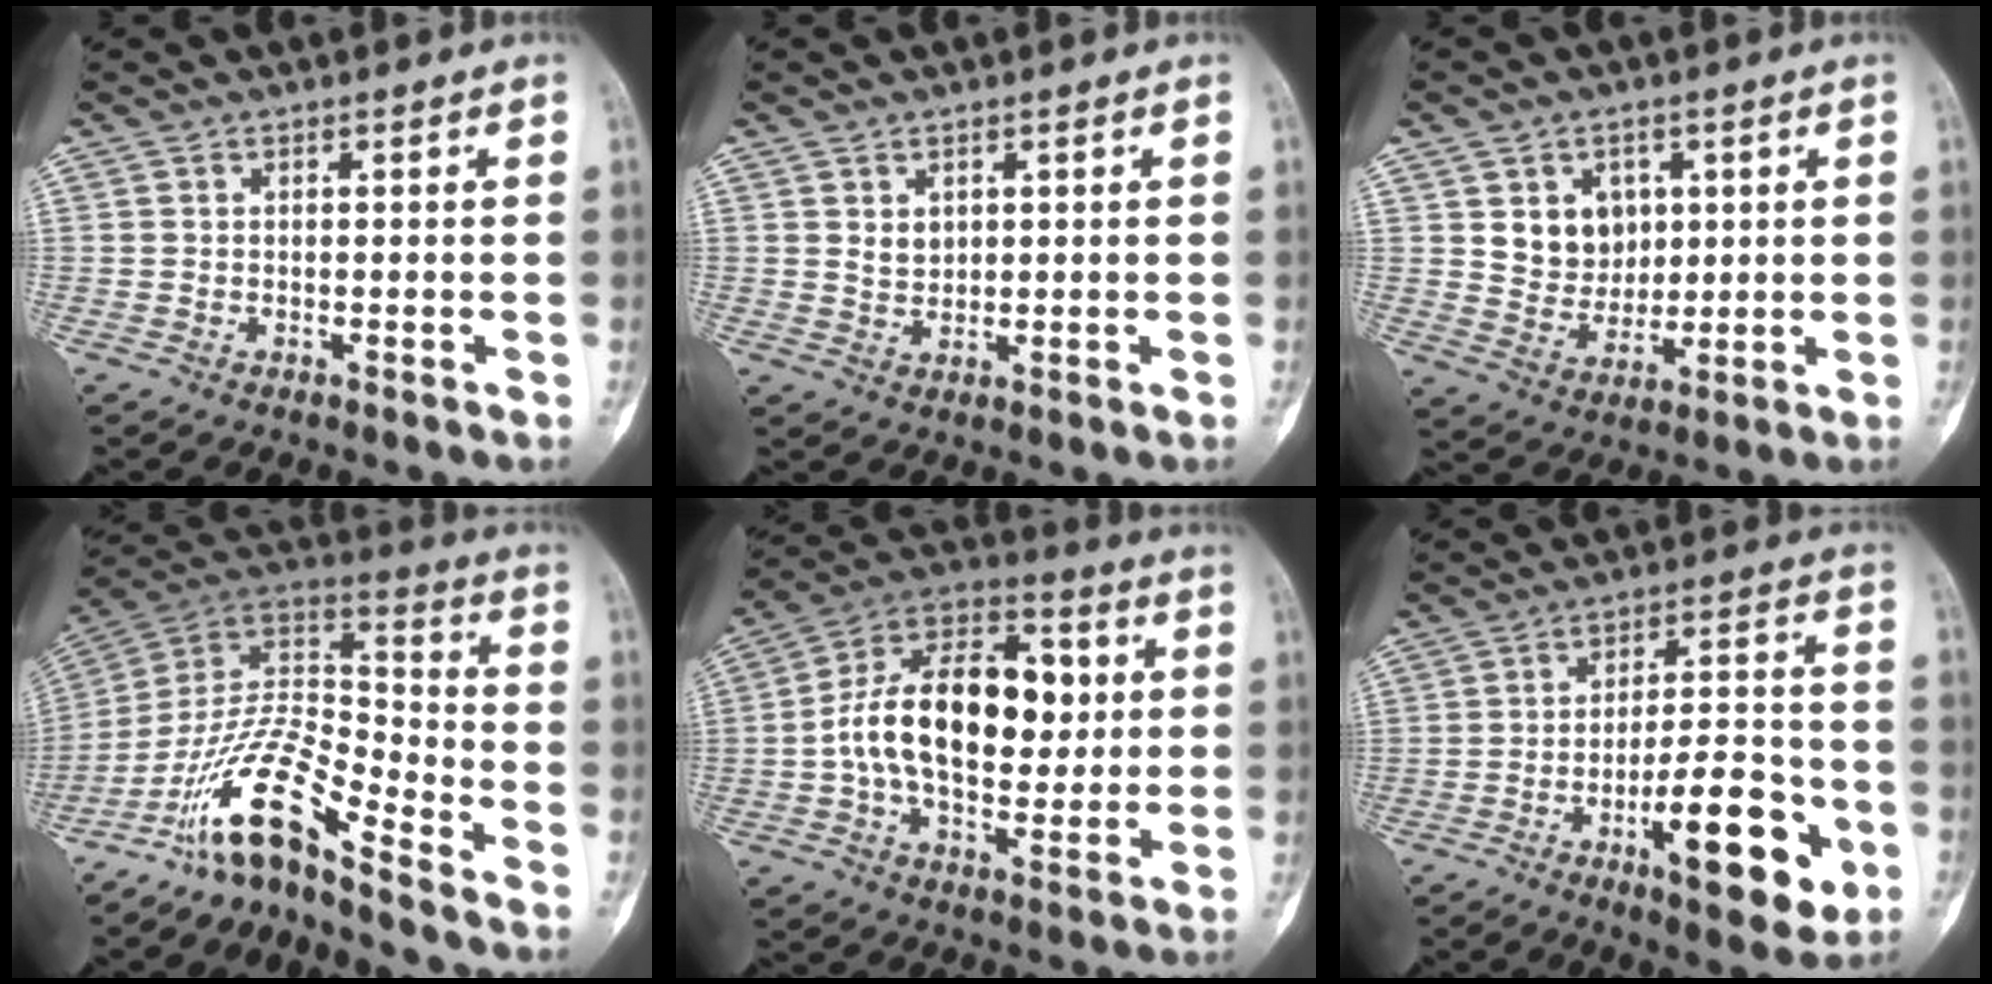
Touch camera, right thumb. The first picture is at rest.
{"total": 2.6, "force": [1.0, 2.0, 1.3], "torque": [-0.013, -0.009, 0.024]}
{"total": 8.4, "force": [2.5, 7.0, 3.9], "torque": [-0.028, -0.015, 0.052]}
{"total": 14.8, "force": [-10.9, 3.3, 9.4], "torque": [-0.178, 0.096, -0.210]}
{"total": 20.6, "force": [0.9, 12.3, 16.5], "torque": [-0.249, 0.025, 0.011]}
{"total": 16.7, "force": [-6.4, 5.7, 14.3], "torque": [-0.191, 0.030, -0.090]}